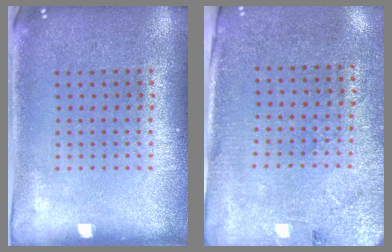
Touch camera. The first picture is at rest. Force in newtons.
{"total": 2.7, "press": 2.4, "slide": 1.3}